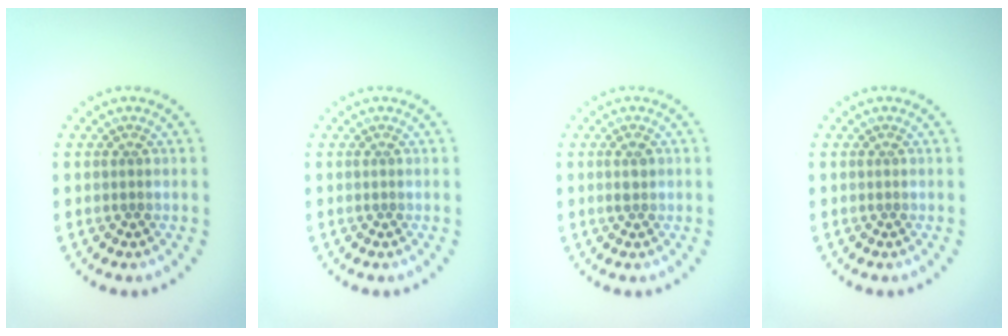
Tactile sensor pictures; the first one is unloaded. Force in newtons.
{"total": 0.0}
{"total": 1.0, "press": 1.0, "slide": 0.1}
{"total": 0.0}